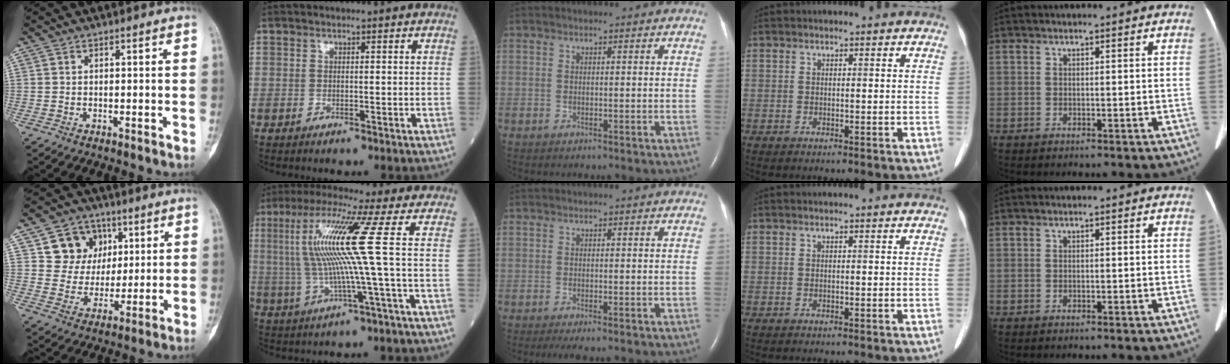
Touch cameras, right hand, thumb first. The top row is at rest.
{"thumb": {"total": 11.4, "force": [4.4, 10.0, 3.5], "torque": [-0.012, -0.008, 0.075]}, "index": {"total": 11.6, "force": [1.5, -1.7, 11.4], "torque": [-0.231, 0.015, 0.026]}, "middle": {"total": 1.5, "force": [-0.9, 0.1, 1.2], "torque": [-0.027, -0.008, -0.016]}}